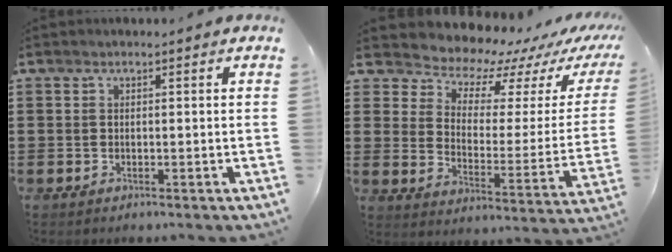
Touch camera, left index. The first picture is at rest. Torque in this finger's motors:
{"motor_torque": [2.14, 0.00, 0.46, 0.00]}